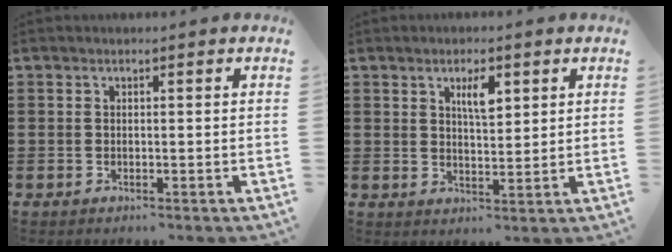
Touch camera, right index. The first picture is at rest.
{"total": 3.9, "force": [2.0, 1.3, 3.1], "torque": [-0.049, 0.001, 0.029]}